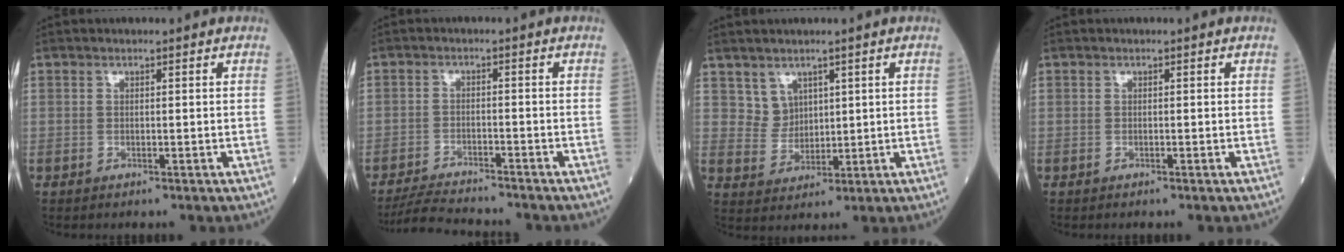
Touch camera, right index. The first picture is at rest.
{"total": 6.7, "force": [-6.4, 0.5, 1.7], "torque": [-0.033, -0.018, -0.112]}
{"total": 3.7, "force": [2.1, 3.0, 0.3], "torque": [-0.010, 0.005, 0.047]}
{"total": 0.0}